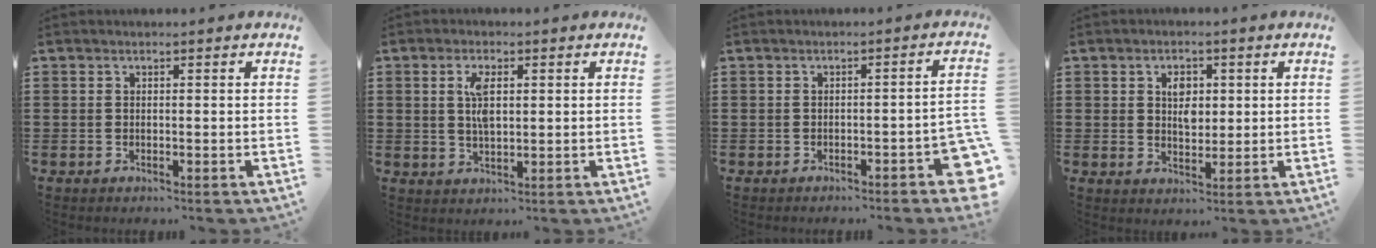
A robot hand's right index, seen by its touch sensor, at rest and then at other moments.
{"total": 4.4, "force": [0.9, 1.9, 3.9], "torque": [-0.082, 0.008, 0.015]}
{"total": 3.4, "force": [-2.1, 0.7, 2.6], "torque": [-0.032, -0.004, -0.037]}
{"total": 3.7, "force": [0.9, 2.2, 2.7], "torque": [-0.044, 0.003, 0.011]}